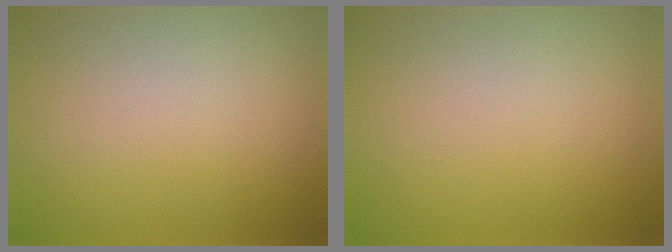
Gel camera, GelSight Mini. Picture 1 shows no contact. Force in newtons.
{"total": 0.0}